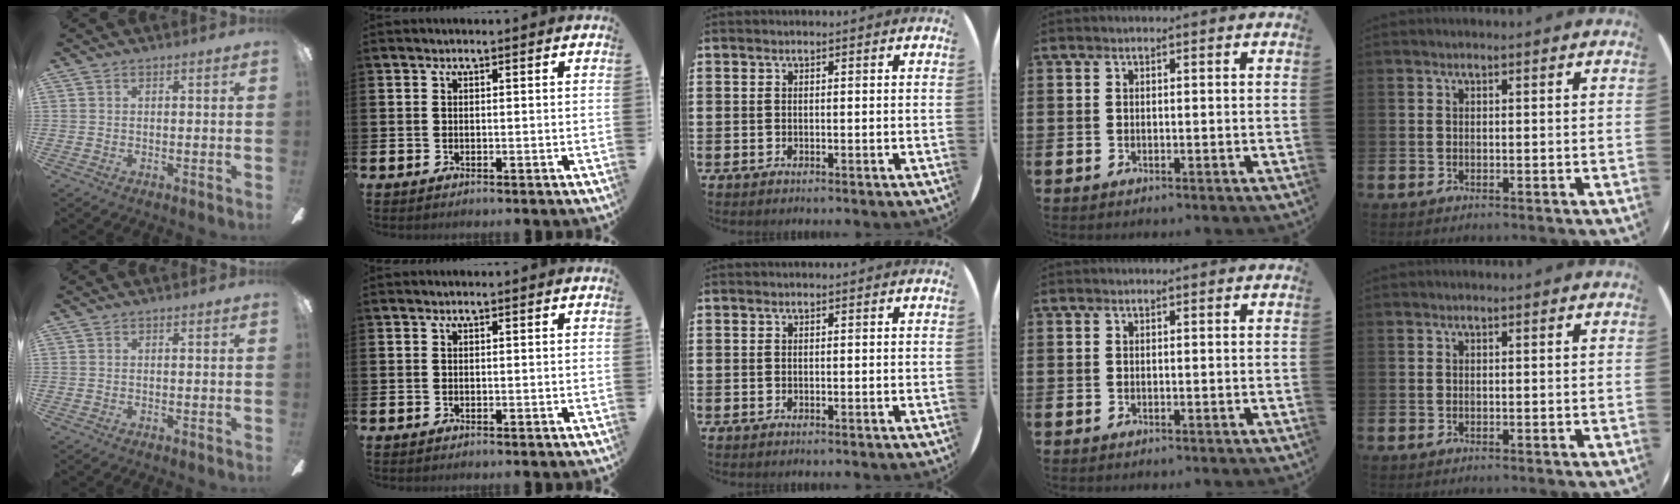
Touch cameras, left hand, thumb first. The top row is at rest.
{}